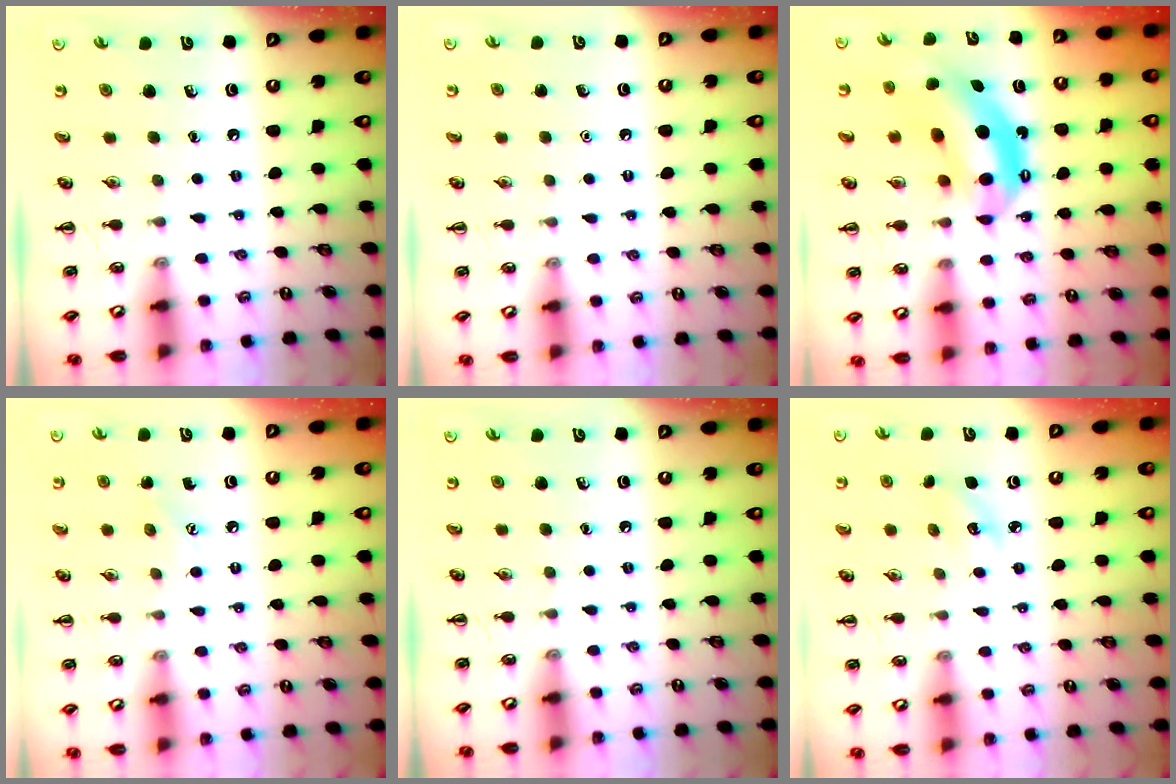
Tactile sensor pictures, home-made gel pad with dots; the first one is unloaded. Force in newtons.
{"total": 1.6, "press": 1.6, "slide": 0.1}
{"total": 11.7, "press": 11.3, "slide": 3.0}
{"total": 4.9, "press": 4.7, "slide": 1.3}
{"total": 0.0}
{"total": 4.7, "press": 4.6, "slide": 1.0}